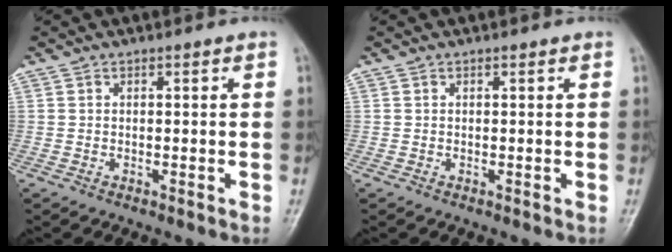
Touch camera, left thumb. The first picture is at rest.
{"total": 0.0}